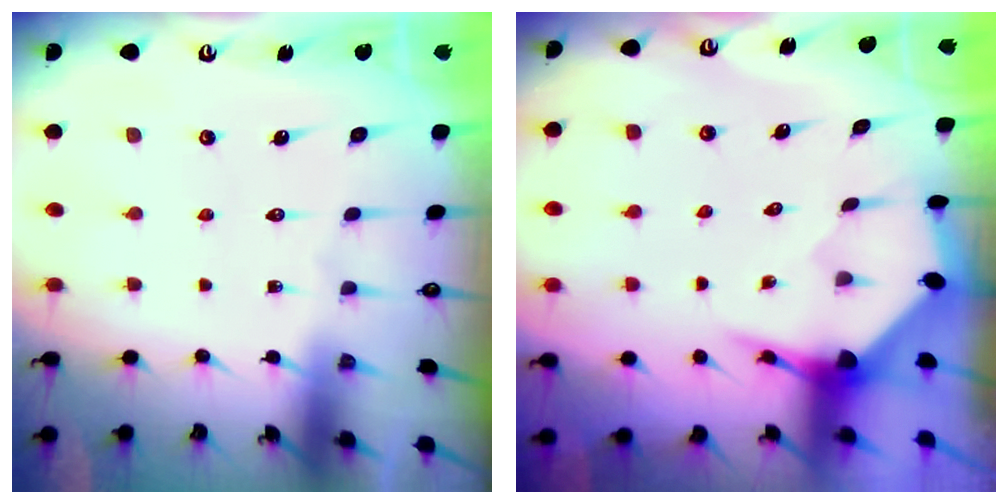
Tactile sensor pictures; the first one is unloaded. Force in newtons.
{"total": 3.6, "press": 3.5, "slide": 0.4}